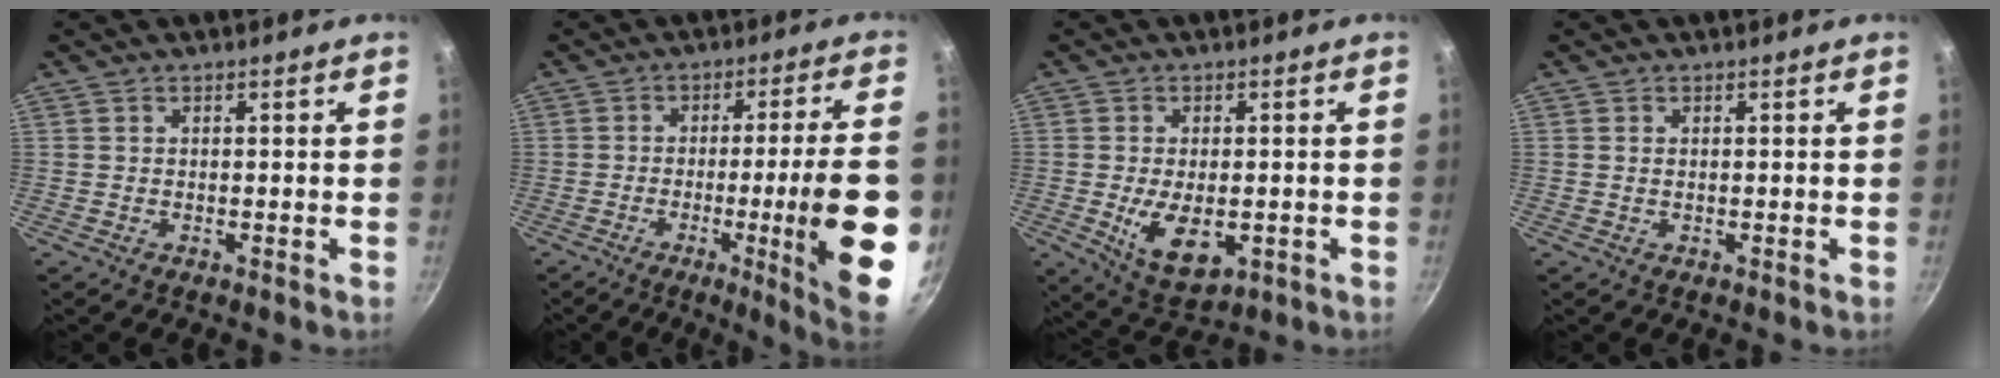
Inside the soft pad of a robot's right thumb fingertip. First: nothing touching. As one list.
[{"total": 18.0, "force": [-4.5, 1.1, 17.4], "torque": [-0.233, 0.016, -0.054]}, {"total": 9.3, "force": [-1.8, 5.1, 7.5], "torque": [-0.117, -0.011, -0.013]}, {"total": 0.5, "force": [0.1, 0.3, 0.4], "torque": [-0.007, 0.001, 0.002]}]